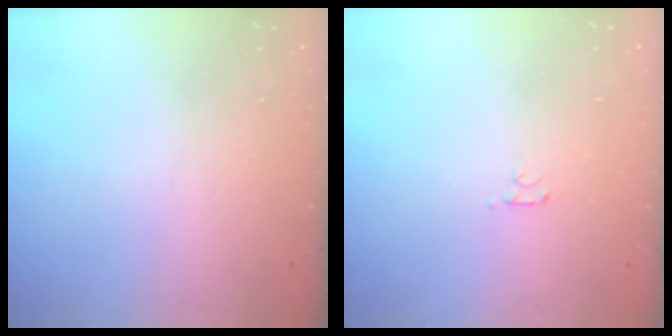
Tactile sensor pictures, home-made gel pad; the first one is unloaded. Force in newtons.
{"total": 2.5, "press": 2.4, "slide": 0.3}